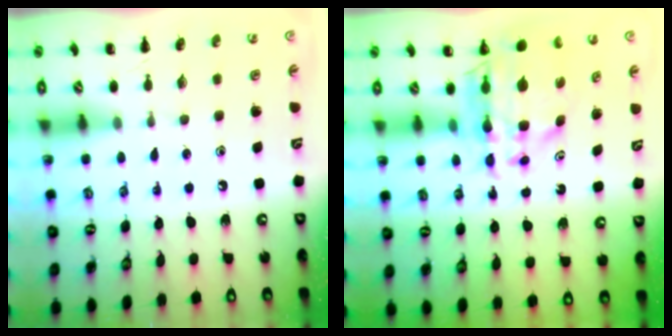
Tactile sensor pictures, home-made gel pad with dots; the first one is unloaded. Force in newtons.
{"total": 8.9, "press": 8.3, "slide": 3.3}